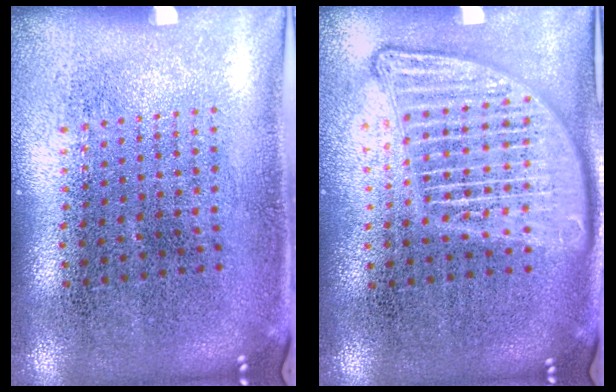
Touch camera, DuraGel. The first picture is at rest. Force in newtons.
{"total": 2.8, "press": 2.8, "slide": 0.2}